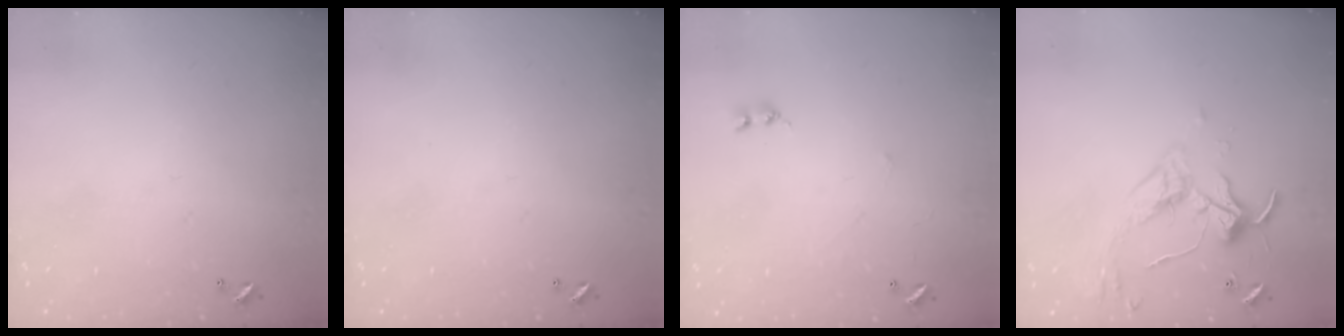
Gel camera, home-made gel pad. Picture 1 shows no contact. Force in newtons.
{"total": 0.0}
{"total": 2.6, "press": 2.6, "slide": 0.4}
{"total": 3.7, "press": 3.7, "slide": 0.5}